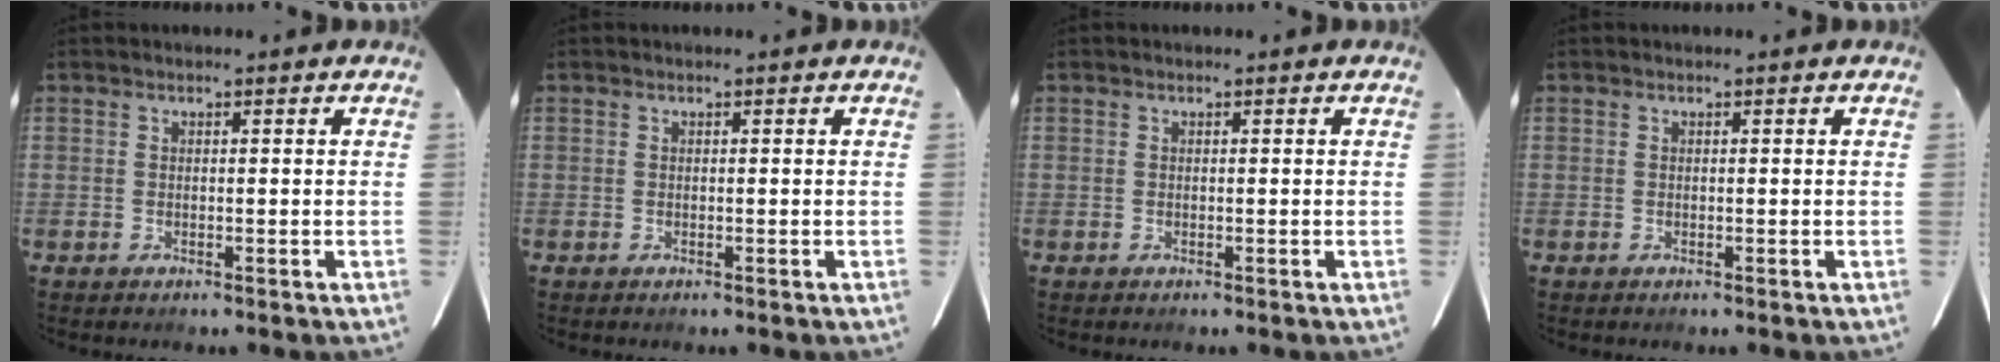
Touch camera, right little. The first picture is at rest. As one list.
[{"total": 0.0}, {"total": 0.0}, {"total": 0.0}]